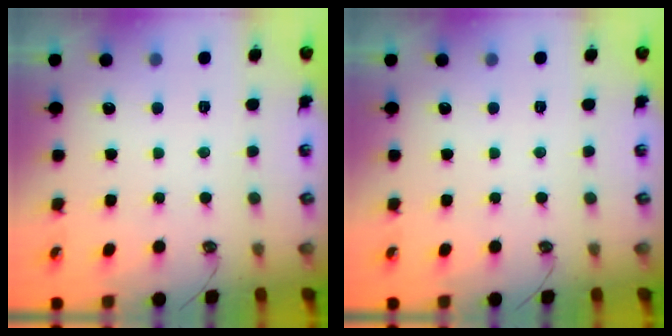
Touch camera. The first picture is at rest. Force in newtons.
{"total": 0.0}